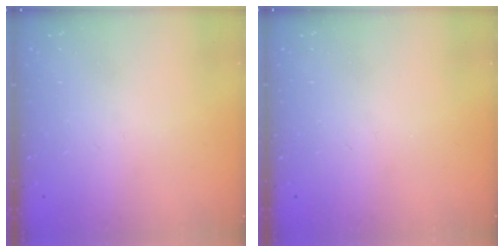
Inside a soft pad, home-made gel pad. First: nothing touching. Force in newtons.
{"total": 0.0}